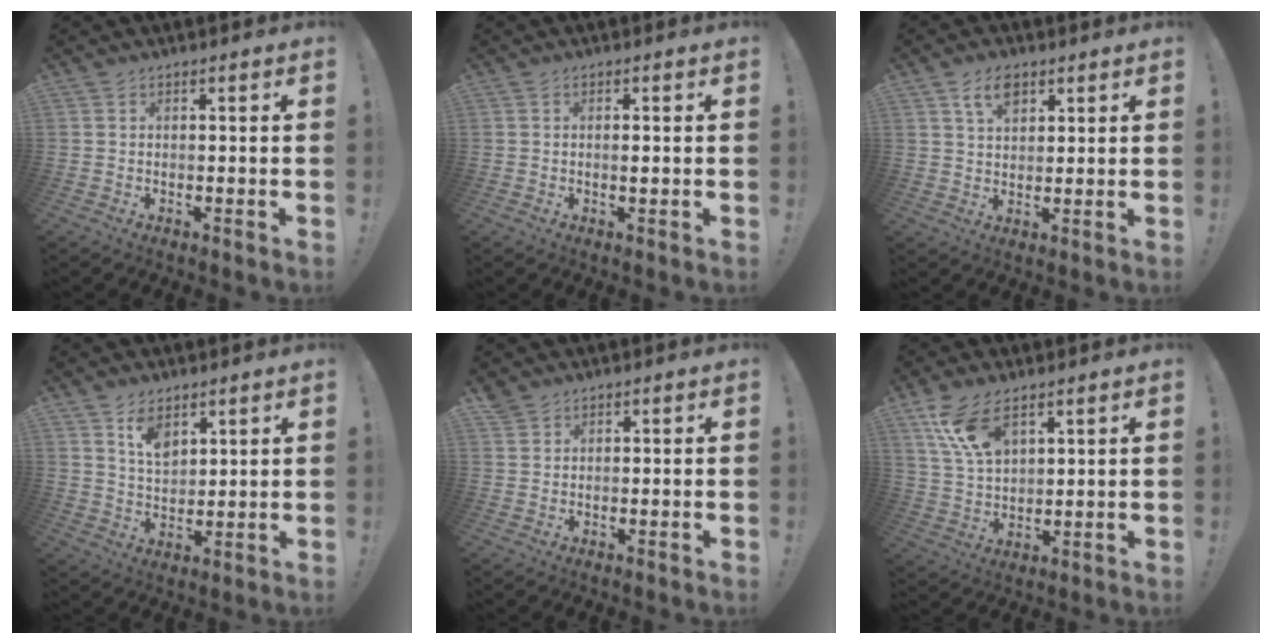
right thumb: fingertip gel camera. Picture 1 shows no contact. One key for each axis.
{"total": 1.1, "fx": 0.1, "fy": 0.0, "fz": 1.1, "tx": -0.004, "ty": -0.008, "tz": -0.002}
{"total": 6.7, "fx": 3.9, "fy": 3.7, "fz": 3.9, "tx": -0.064, "ty": -0.007, "tz": 0.072}
{"total": 8.0, "fx": 5.3, "fy": 4.6, "fz": 3.9, "tx": -0.055, "ty": -0.031, "tz": 0.095}
{"total": 2.0, "fx": 1.7, "fy": 1.1, "fz": 0.4, "tx": -0.006, "ty": -0.008, "tz": 0.033}
{"total": 11.9, "fx": 7.1, "fy": 6.1, "fz": 7.4, "tx": -0.140, "ty": -0.028, "tz": 0.135}